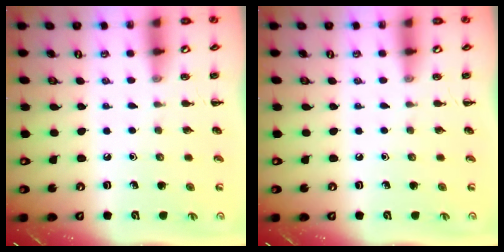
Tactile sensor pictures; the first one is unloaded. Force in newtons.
{"total": 0.0}